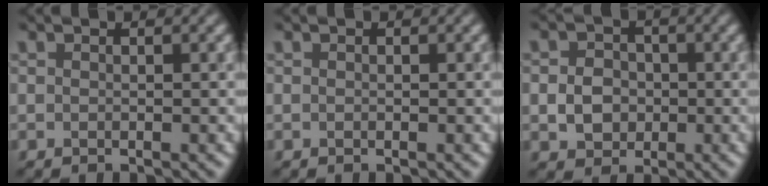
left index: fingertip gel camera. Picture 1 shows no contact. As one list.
[{"total": 0.0}, {"total": 3.2, "force": [-0.4, 2.7, 1.6], "torque": [-0.027, -0.001, -0.012]}]